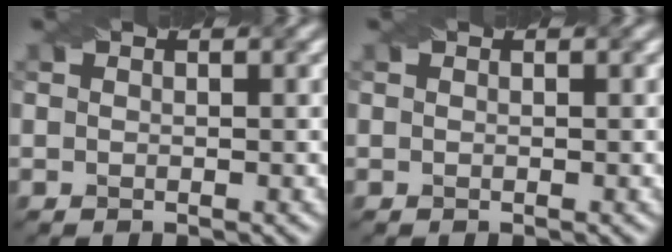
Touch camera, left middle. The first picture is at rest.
{"total": 0.0}